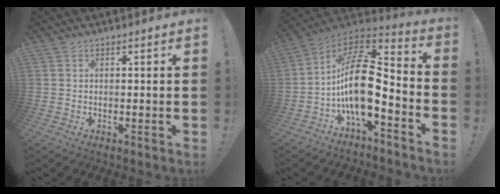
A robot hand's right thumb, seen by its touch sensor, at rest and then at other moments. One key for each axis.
{"total": 19.0, "fx": -1.9, "fy": 8.7, "fz": 16.8, "tx": -0.320, "ty": 0.011, "tz": -0.030}